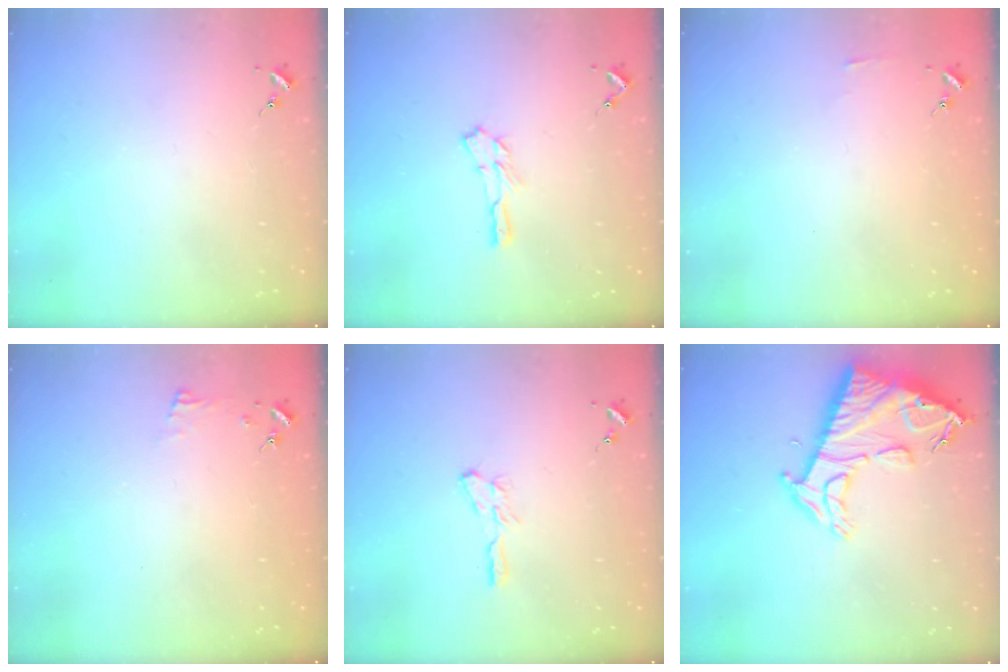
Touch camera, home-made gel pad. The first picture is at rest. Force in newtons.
{"total": 6.3, "press": 6.3, "slide": 0.3}
{"total": 2.8, "press": 2.8, "slide": 0.3}
{"total": 4.2, "press": 4.2, "slide": 0.4}
{"total": 5.6, "press": 5.6, "slide": 0.7}
{"total": 15.7, "press": 15.6, "slide": 1.3}